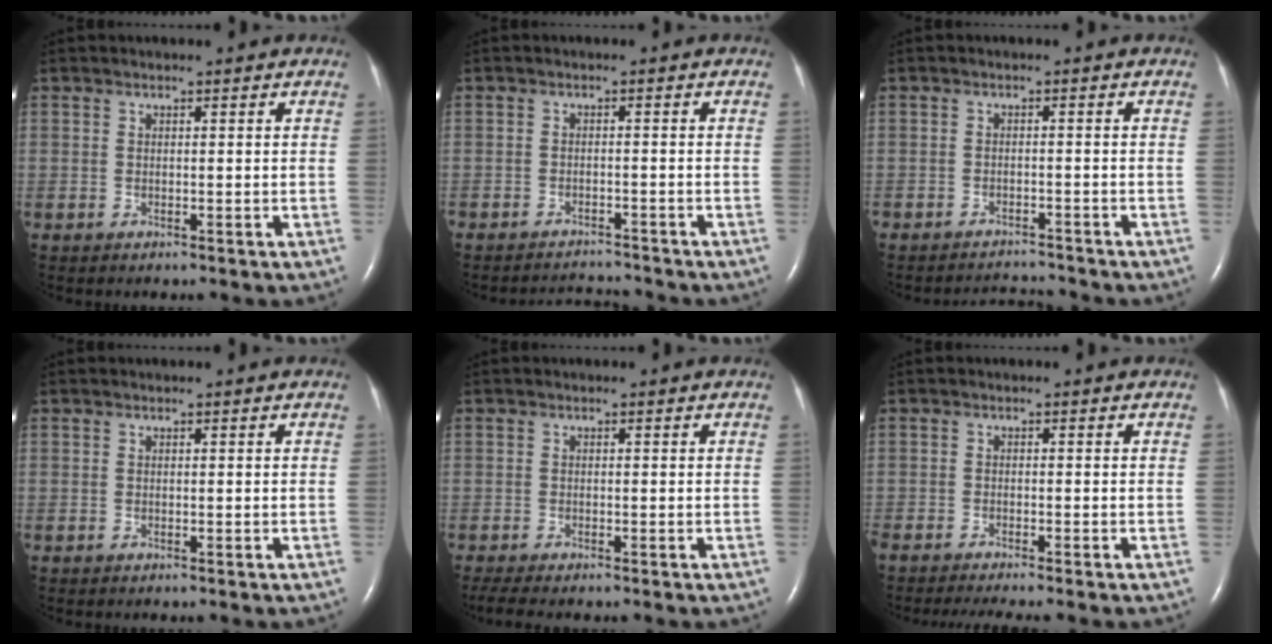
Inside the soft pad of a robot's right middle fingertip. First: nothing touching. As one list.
[{"total": 3.7, "force": [-3.6, -0.2, -0.6], "torque": [0.004, -0.007, -0.057]}, {"total": 3.3, "force": [-3.2, -0.3, -0.7], "torque": [0.006, -0.008, -0.049]}, {"total": 0.0}, {"total": 3.2, "force": [-2.6, 0.3, 1.8], "torque": [-0.035, -0.010, -0.043]}, {"total": 5.9, "force": [-5.1, 0.0, 2.9], "torque": [-0.038, -0.013, -0.080]}]